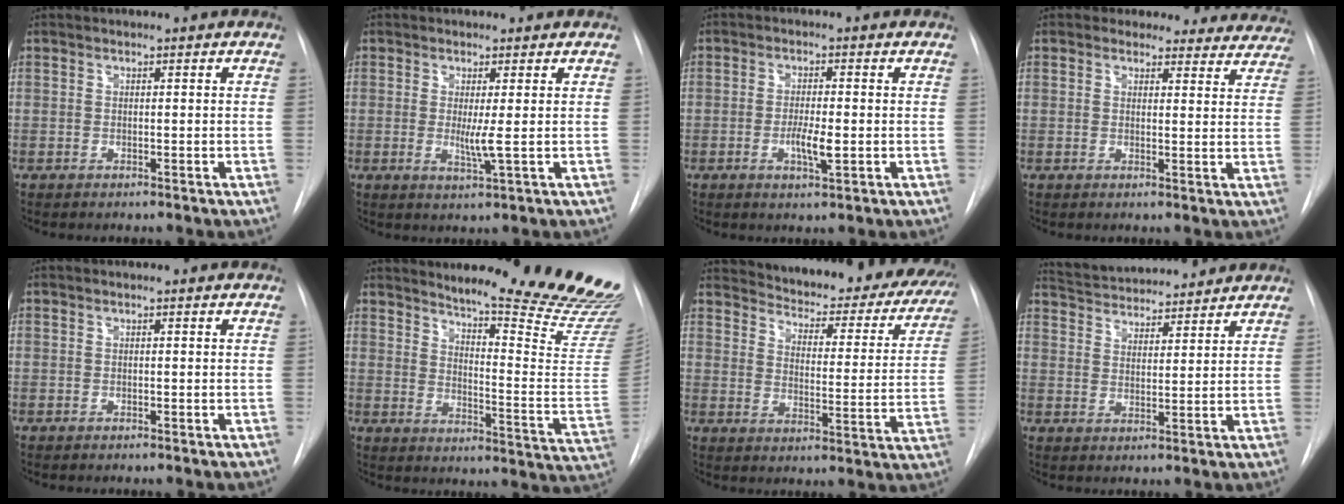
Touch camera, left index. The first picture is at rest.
{"total": 3.0, "force": [0.1, -0.2, 3.0], "torque": [-0.062, -0.008, 0.003]}
{"total": 4.0, "force": [-0.9, 0.7, 3.8], "torque": [-0.070, -0.004, -0.014]}
{"total": 14.4, "force": [13.3, 5.4, 1.1], "torque": [0.026, -0.026, 0.123]}
{"total": 0.0}
{"total": 22.9, "force": [20.4, 0.3, 10.5], "torque": [-0.147, -0.135, 0.249]}
{"total": 29.1, "force": [26.7, 7.2, 9.1], "torque": [-0.134, -0.085, 0.312]}
{"total": 14.2, "force": [13.4, 2.5, 4.0], "torque": [-0.065, 0.029, 0.205]}